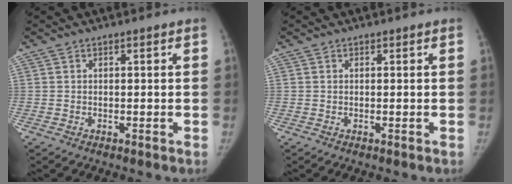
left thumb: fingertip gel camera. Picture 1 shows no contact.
{"total": 0.0}